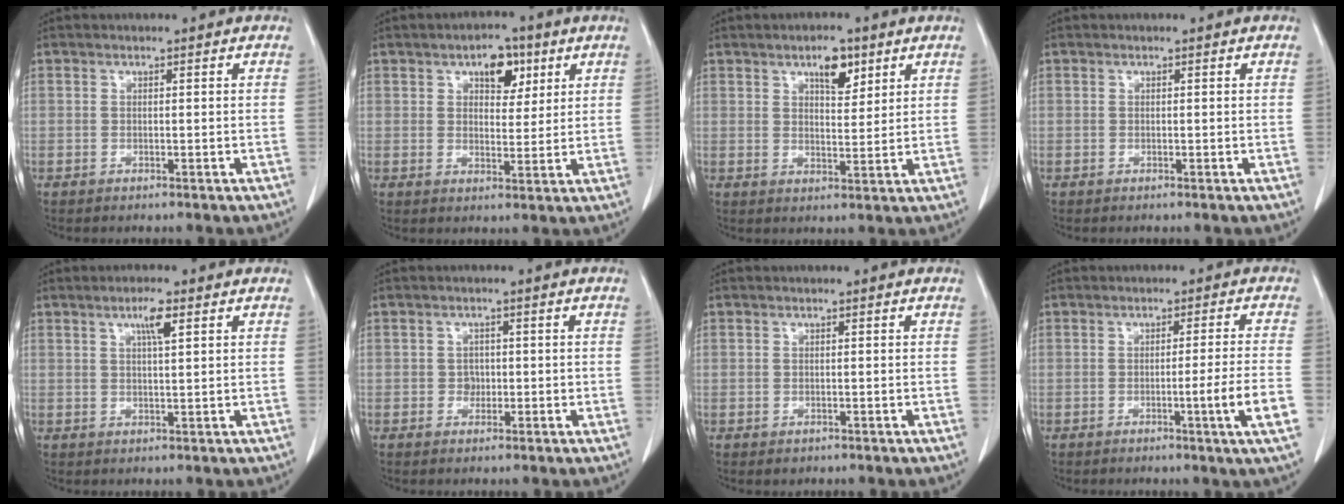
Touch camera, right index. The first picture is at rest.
{"total": 5.8, "force": [3.0, 3.1, 4.0], "torque": [-0.055, 0.010, 0.045]}
{"total": 5.0, "force": [3.0, 1.9, 3.6], "torque": [-0.059, 0.000, 0.049]}
{"total": 0.0}
{"total": 3.3, "force": [1.6, 0.2, 2.9], "torque": [-0.052, -0.001, 0.027]}
{"total": 1.7, "force": [-0.2, 1.5, 0.8], "torque": [-0.011, 0.004, -0.001]}
{"total": 0.7, "force": [-0.2, 0.7, 0.1], "torque": [-0.002, 0.003, -0.001]}
{"total": 6.1, "force": [-2.0, -1.6, 5.5], "torque": [-0.074, -0.012, -0.031]}